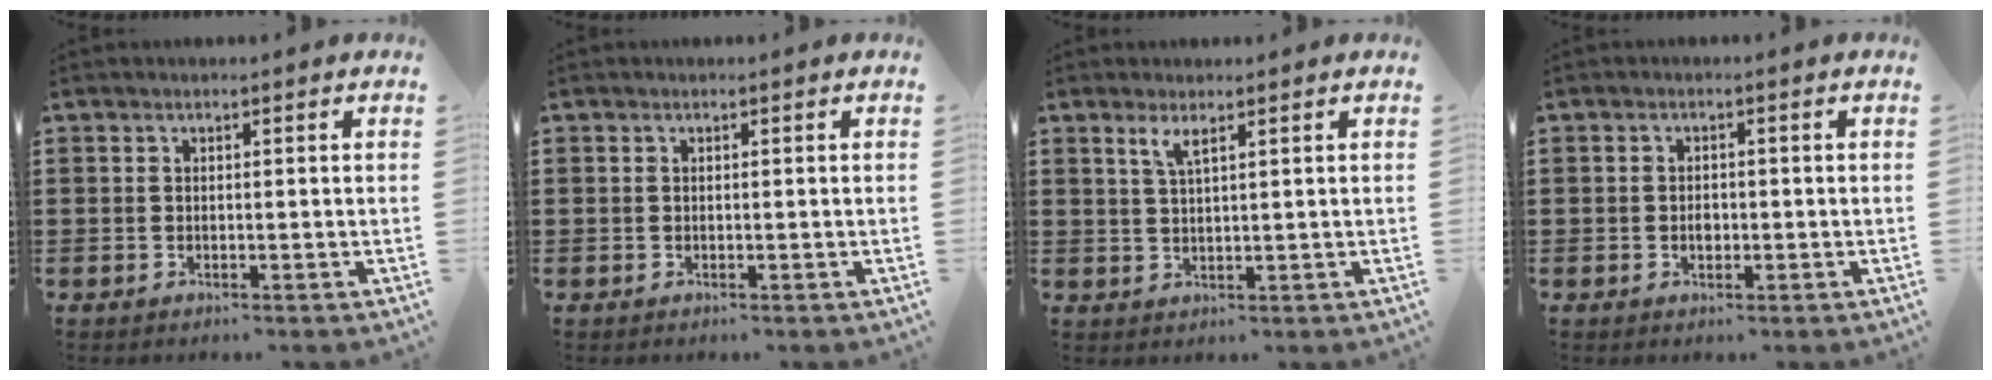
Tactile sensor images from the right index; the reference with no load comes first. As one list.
[{"total": 0.0}, {"total": 2.5, "force": [1.5, 0.3, 1.9], "torque": [-0.043, -0.001, 0.027]}, {"total": 1.5, "force": [-0.3, 1.0, 1.1], "torque": [-0.024, 0.002, -0.006]}]